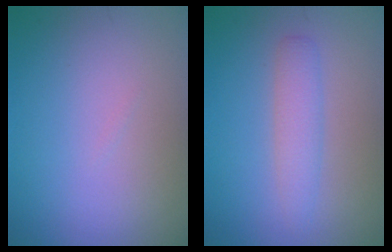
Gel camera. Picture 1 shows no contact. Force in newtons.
{"total": 2.4, "press": 2.4, "slide": 0.1}